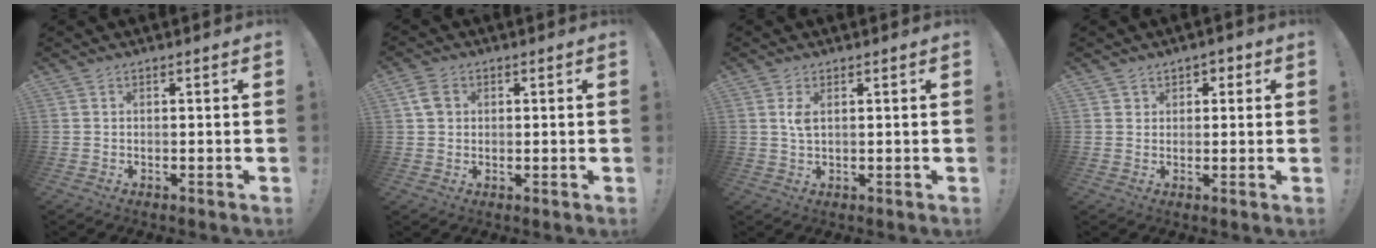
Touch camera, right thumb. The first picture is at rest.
{"total": 4.5, "force": [1.3, 3.7, 2.1], "torque": [-0.035, 0.009, 0.027]}
{"total": 2.9, "force": [0.9, 0.9, 2.6], "torque": [-0.046, 0.001, 0.013]}
{"total": 3.0, "force": [1.2, 2.7, 0.5], "torque": [0.005, -0.004, 0.017]}